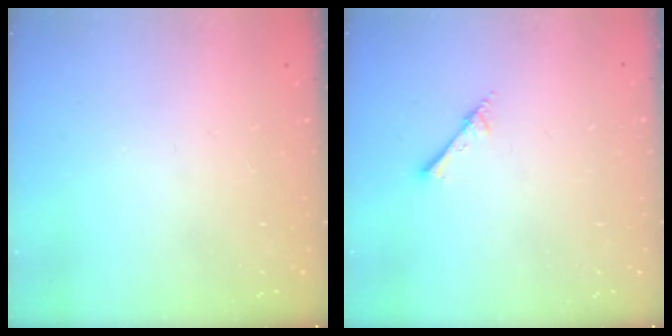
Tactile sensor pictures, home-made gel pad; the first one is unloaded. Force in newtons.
{"total": 3.6, "press": 3.6, "slide": 0.4}